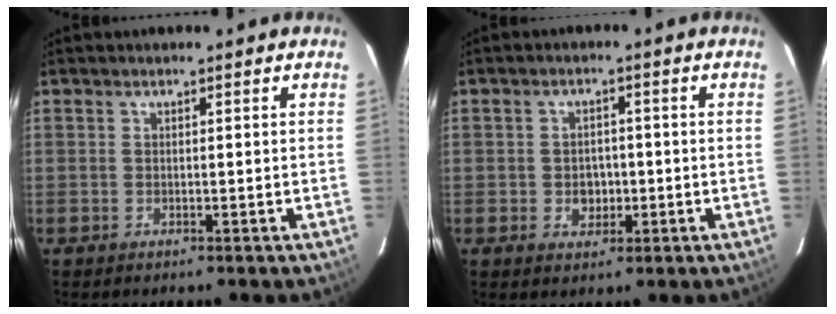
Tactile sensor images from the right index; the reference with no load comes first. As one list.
[{"total": 3.7, "force": [-0.7, 3.2, 1.8], "torque": [-0.034, 0.007, -0.005]}]